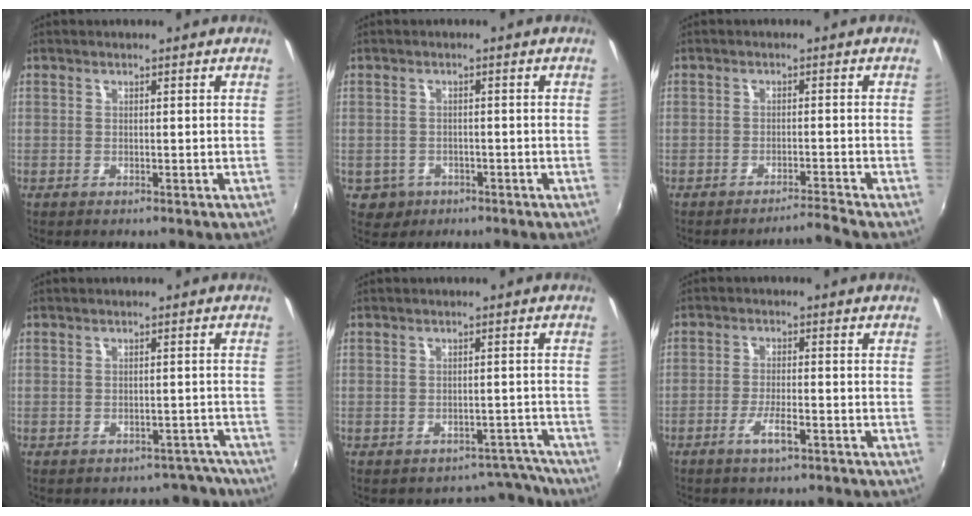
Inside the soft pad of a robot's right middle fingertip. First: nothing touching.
{"total": 4.0, "force": [-1.5, 3.5, 0.9], "torque": [-0.031, -0.001, -0.016]}
{"total": 3.0, "force": [-2.5, -1.6, -0.2], "torque": [0.000, 0.004, -0.044]}
{"total": 5.7, "force": [-5.1, 2.7, 0.0], "torque": [0.019, 0.025, -0.050]}
{"total": 4.7, "force": [-4.3, 1.9, -0.6], "torque": [0.027, 0.024, -0.051]}
{"total": 3.9, "force": [-2.7, 0.7, 2.7], "torque": [-0.064, -0.003, -0.050]}